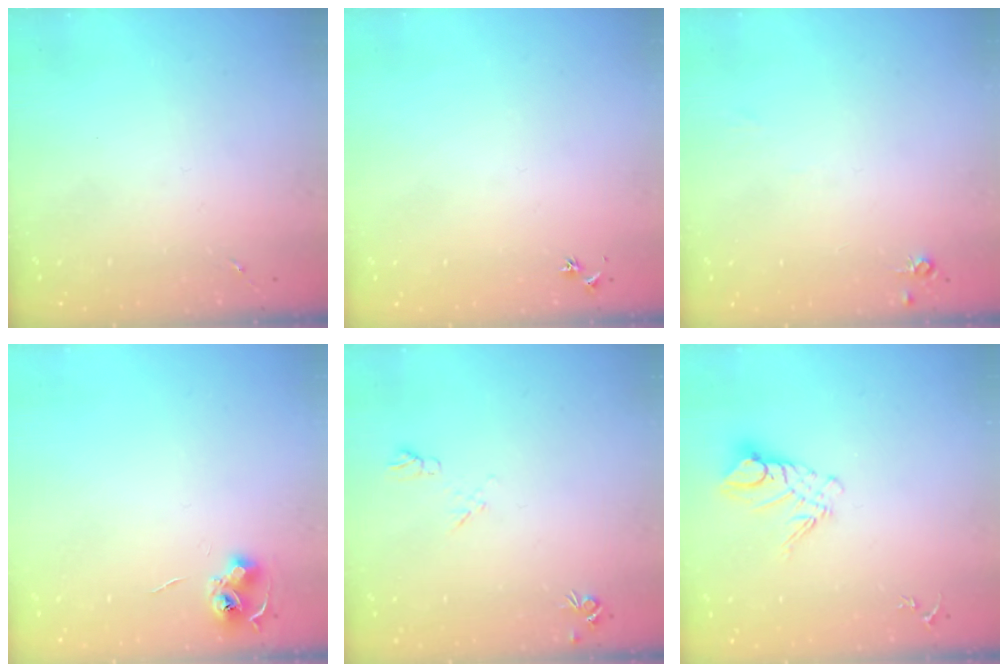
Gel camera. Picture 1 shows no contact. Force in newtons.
{"total": 2.9, "press": 2.8, "slide": 0.3}
{"total": 4.7, "press": 4.7, "slide": 0.7}
{"total": 6.8, "press": 6.8, "slide": 0.7}
{"total": 5.3, "press": 5.2, "slide": 0.9}
{"total": 10.6, "press": 10.5, "slide": 0.7}